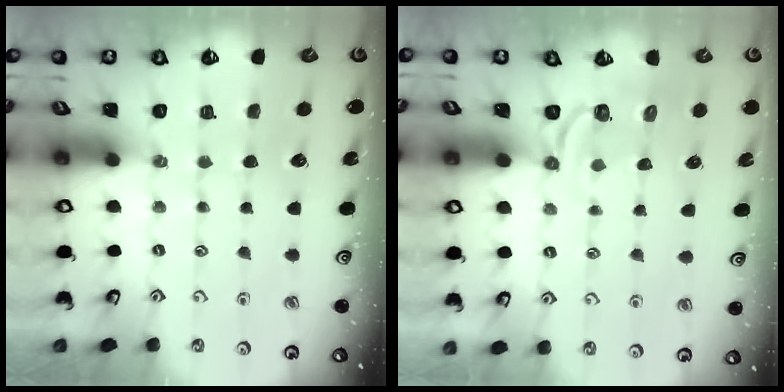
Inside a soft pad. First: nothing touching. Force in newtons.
{"total": 3.5, "press": 2.4, "slide": 2.6}